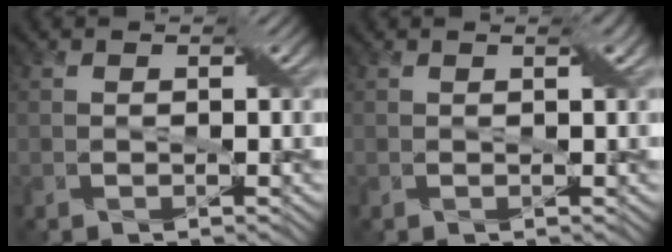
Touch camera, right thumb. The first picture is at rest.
{"total": 0.8, "force": [0.4, 0.0, 0.7], "torque": [-0.013, 0.004, 0.007]}